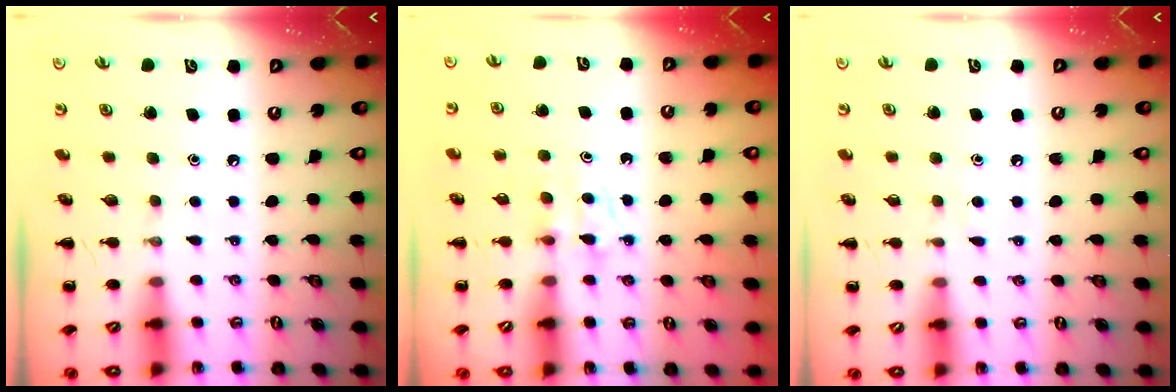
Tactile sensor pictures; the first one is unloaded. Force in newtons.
{"total": 5.1, "press": 5.0, "slide": 1.0}
{"total": 2.9, "press": 2.8, "slide": 1.0}